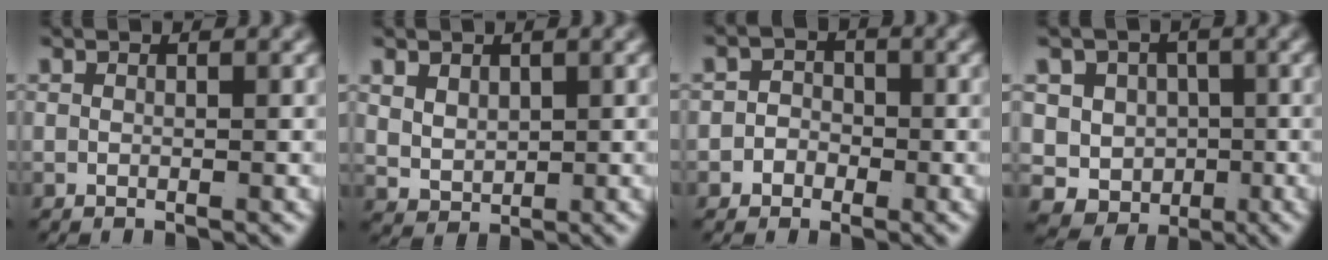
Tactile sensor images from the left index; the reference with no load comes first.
{"total": 2.6, "force": [0.9, 2.0, 1.4], "torque": [-0.037, -0.019, 0.034]}
{"total": 2.9, "force": [-1.3, 2.5, 0.5], "torque": [0.001, -0.008, -0.027]}
{"total": 15.3, "force": [-4.1, 14.1, 4.3], "torque": [-0.131, -0.075, -0.069]}